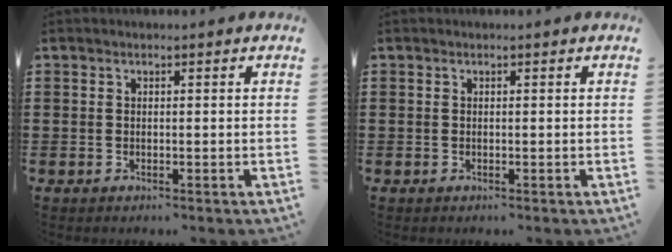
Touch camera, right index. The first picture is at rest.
{"total": 0.0}